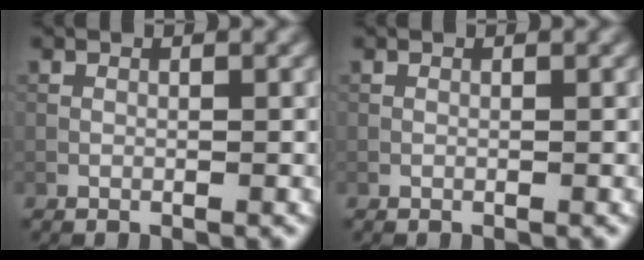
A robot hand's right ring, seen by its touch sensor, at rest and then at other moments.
{"total": 0.0}